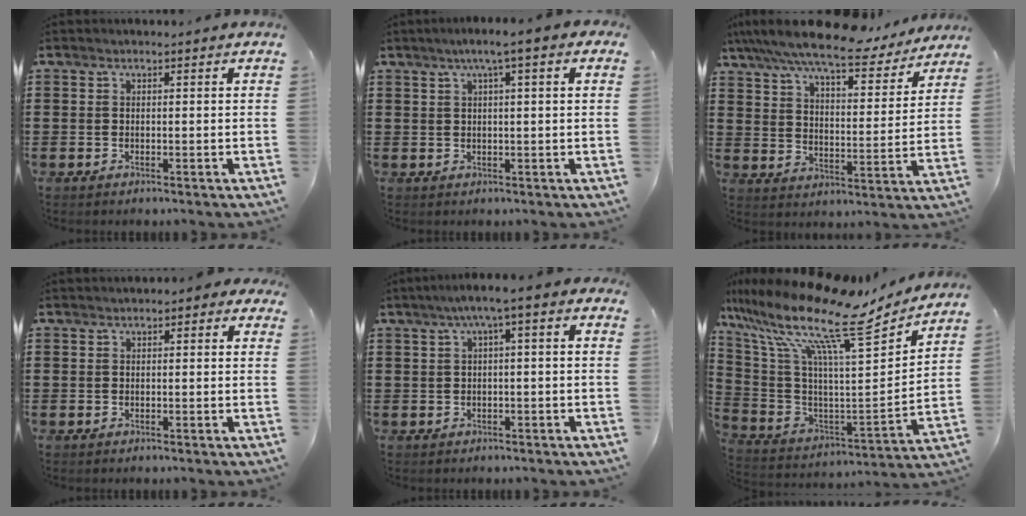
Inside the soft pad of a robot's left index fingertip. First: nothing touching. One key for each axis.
{"total": 3.1, "fx": 1.2, "fy": 0.0, "fz": 2.9, "tx": -0.056, "ty": 0.000, "tz": 0.019}
{"total": 9.3, "fx": 8.3, "fy": 0.9, "fz": 4.0, "tx": -0.104, "ty": -0.045, "tz": 0.140}
{"total": 0.9, "fx": -0.2, "fy": 0.7, "fz": 0.5, "tx": -0.013, "ty": 0.004, "tz": -0.005}
{"total": 3.1, "fx": -0.6, "fy": 0.4, "fz": 3.0, "tx": -0.055, "ty": 0.006, "tz": -0.017}
{"total": 15.5, "fx": 10.6, "fy": 3.3, "fz": 10.8, "tx": -0.222, "ty": -0.068, "tz": 0.162}